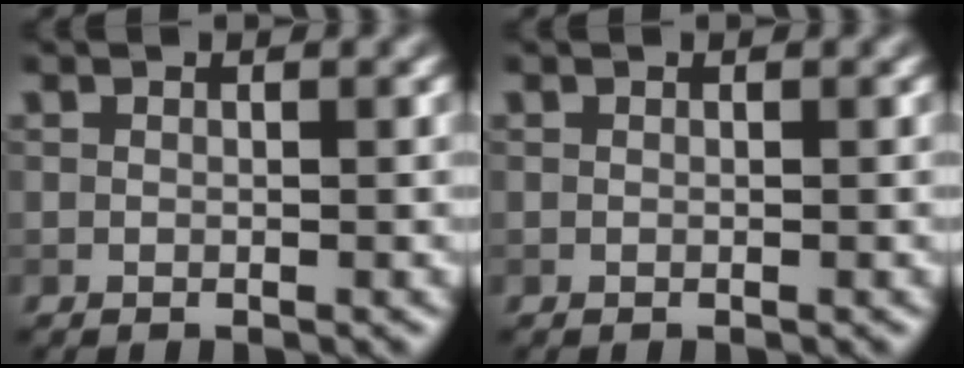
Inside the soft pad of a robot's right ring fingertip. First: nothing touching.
{"total": 0.0}